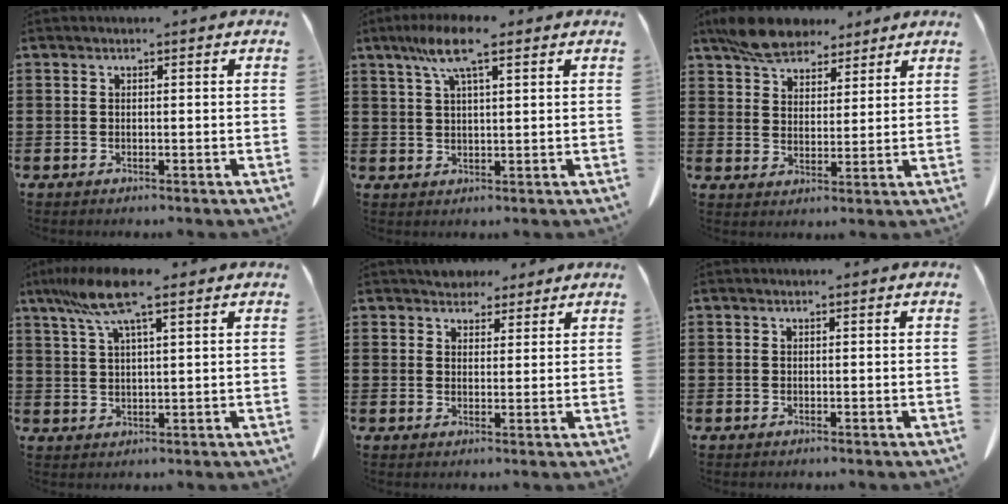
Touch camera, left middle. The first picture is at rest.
{"total": 7.6, "force": [4.3, 1.4, 6.1], "torque": [-0.126, 0.005, 0.076]}
{"total": 7.5, "force": [6.4, 3.0, 2.4], "torque": [-0.069, -0.006, 0.124]}
{"total": 9.1, "force": [5.7, 1.4, 7.0], "torque": [-0.154, -0.007, 0.099]}
{"total": 4.0, "force": [3.5, 1.8, 0.4], "torque": [-0.013, -0.004, 0.066]}
{"total": 0.0}